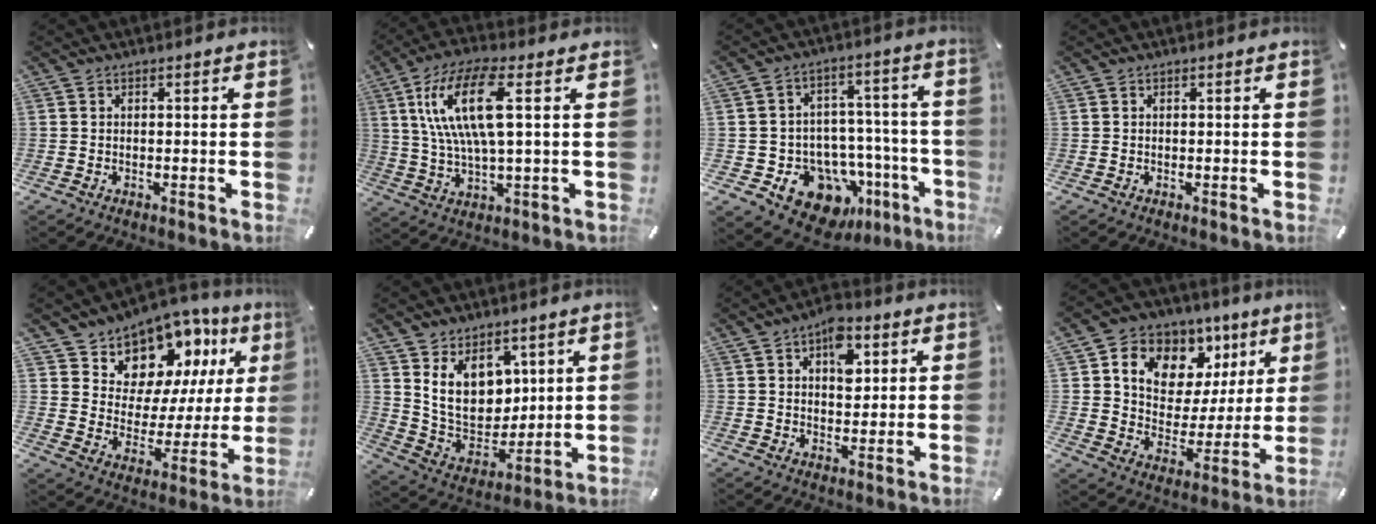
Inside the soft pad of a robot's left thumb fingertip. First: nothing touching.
{"total": 15.3, "force": [4.1, 5.0, 13.8], "torque": [-0.292, 0.000, 0.065]}
{"total": 15.6, "force": [-8.5, 10.9, 7.3], "torque": [-0.096, 0.052, -0.131]}
{"total": 0.0}
{"total": 11.1, "force": [8.5, 7.2, 1.0], "torque": [-0.029, -0.098, 0.155]}
{"total": 13.2, "force": [5.8, 10.2, 5.9], "torque": [-0.127, -0.044, 0.116]}
{"total": 8.8, "force": [3.4, 5.6, 5.8], "torque": [-0.065, -0.008, 0.054]}
{"total": 11.3, "force": [6.7, 8.4, 3.5], "torque": [-0.064, -0.058, 0.122]}